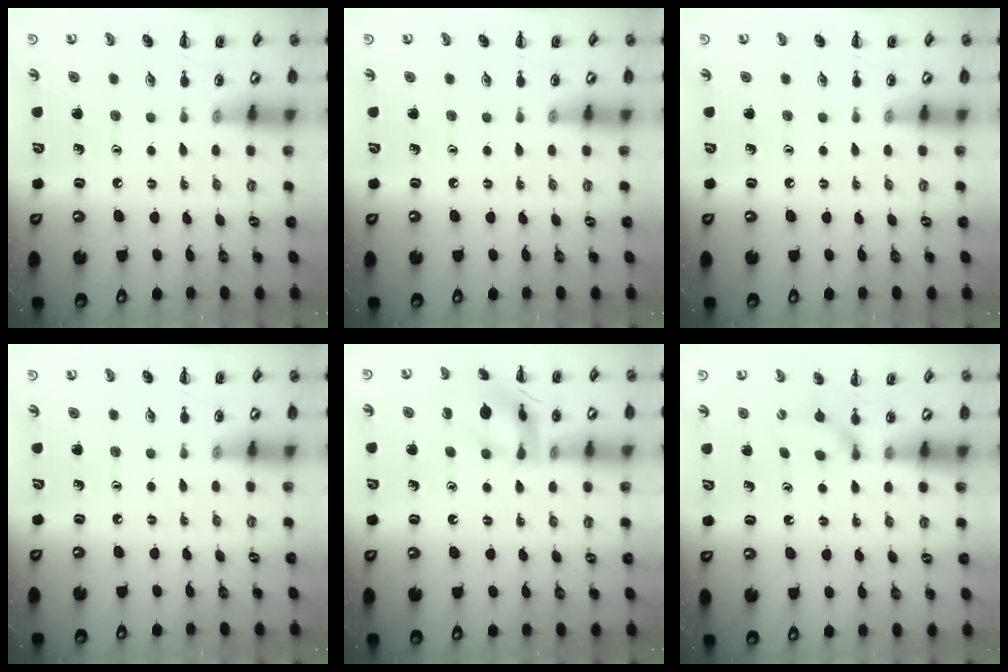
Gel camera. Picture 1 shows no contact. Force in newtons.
{"total": 0.0}
{"total": 0.0}
{"total": 0.0}
{"total": 13.8, "press": 13.8, "slide": 1.5}
{"total": 4.9, "press": 4.7, "slide": 1.4}